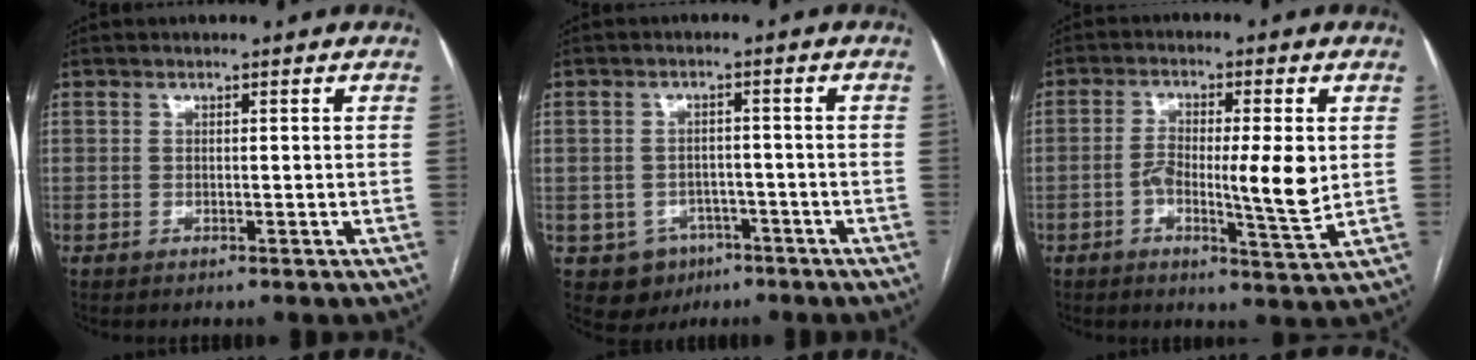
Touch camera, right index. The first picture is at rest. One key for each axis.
{"total": 5.9, "fx": -2.8, "fy": 5.0, "fz": 1.0, "tx": -0.008, "ty": 0.010, "tz": -0.031}
{"total": 8.9, "fx": -0.4, "fy": 1.5, "fz": 8.8, "tx": -0.146, "ty": -0.001, "tz": -0.008}